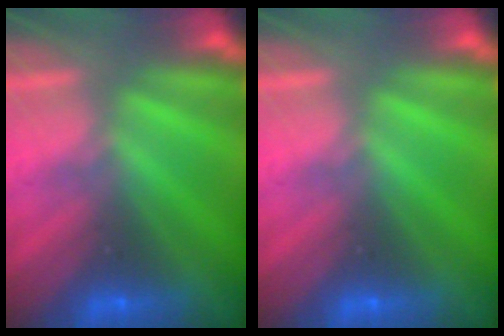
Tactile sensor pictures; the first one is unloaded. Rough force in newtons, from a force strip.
{"total": 0.0}